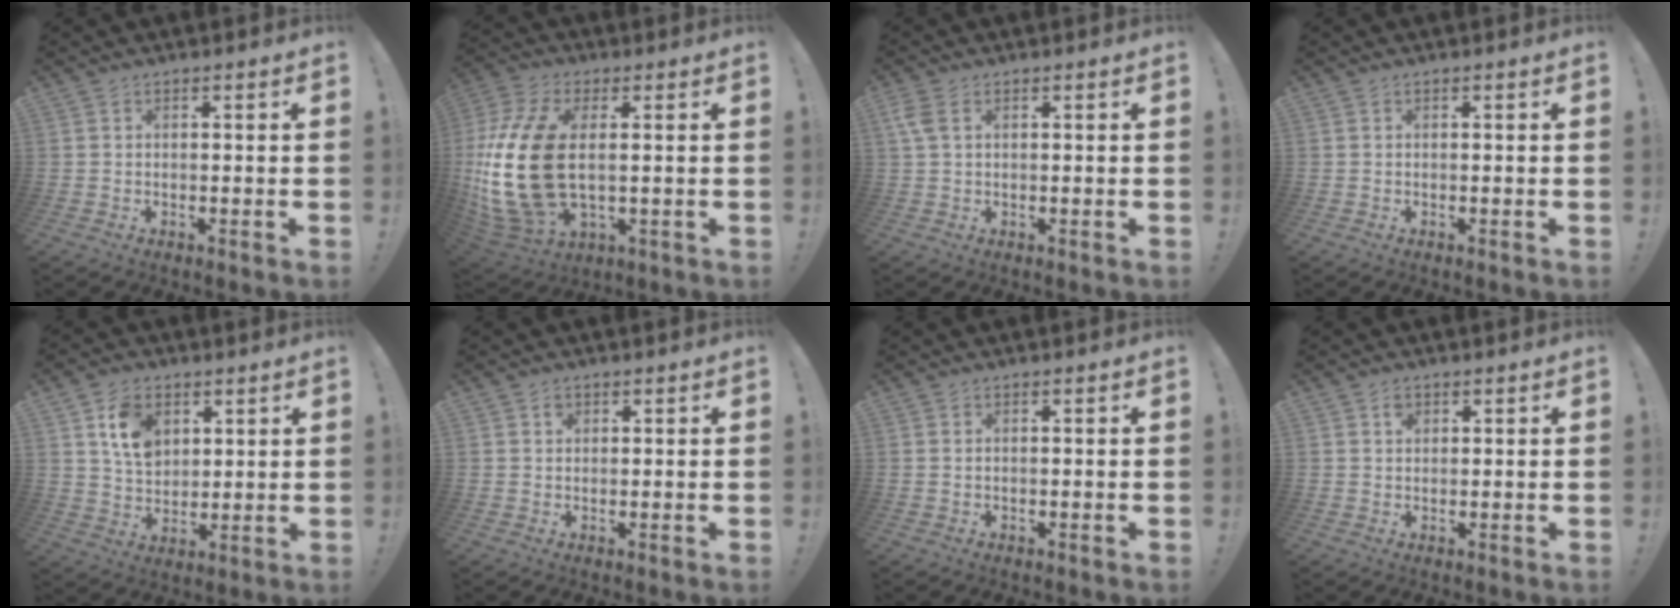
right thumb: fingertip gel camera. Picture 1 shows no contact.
{"total": 22.7, "force": [1.6, 12.9, 18.6], "torque": [-0.373, -0.011, 0.038]}
{"total": 3.8, "force": [1.3, 2.1, 2.9], "torque": [-0.073, 0.006, 0.025]}
{"total": 0.0}
{"total": 10.9, "force": [4.8, 8.0, 5.6], "torque": [-0.084, -0.011, 0.094]}
{"total": 1.3, "force": [0.6, 1.2, 0.3], "torque": [0.001, -0.002, 0.008]}
{"total": 0.0}
{"total": 1.8, "force": [0.7, 1.5, 0.7], "torque": [0.001, -0.003, 0.010]}